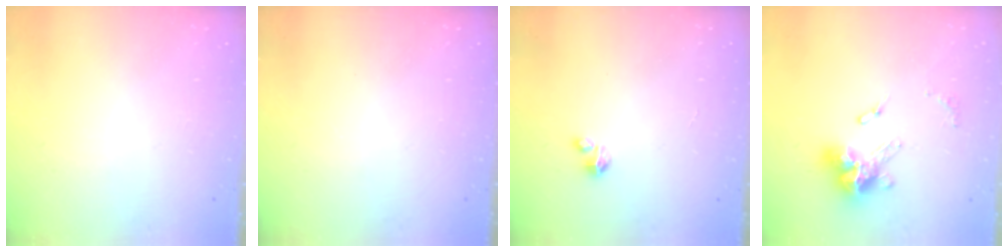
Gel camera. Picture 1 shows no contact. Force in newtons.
{"total": 0.0}
{"total": 2.0, "press": 2.0, "slide": 0.1}
{"total": 12.1, "press": 12.0, "slide": 1.1}